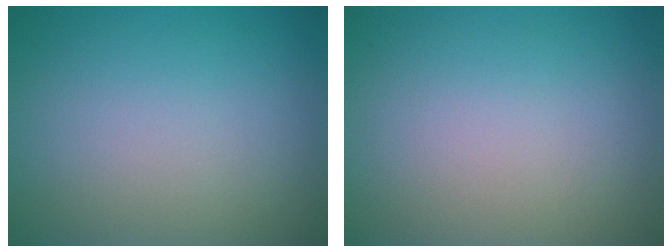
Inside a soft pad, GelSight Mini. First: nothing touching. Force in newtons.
{"total": 0.0}